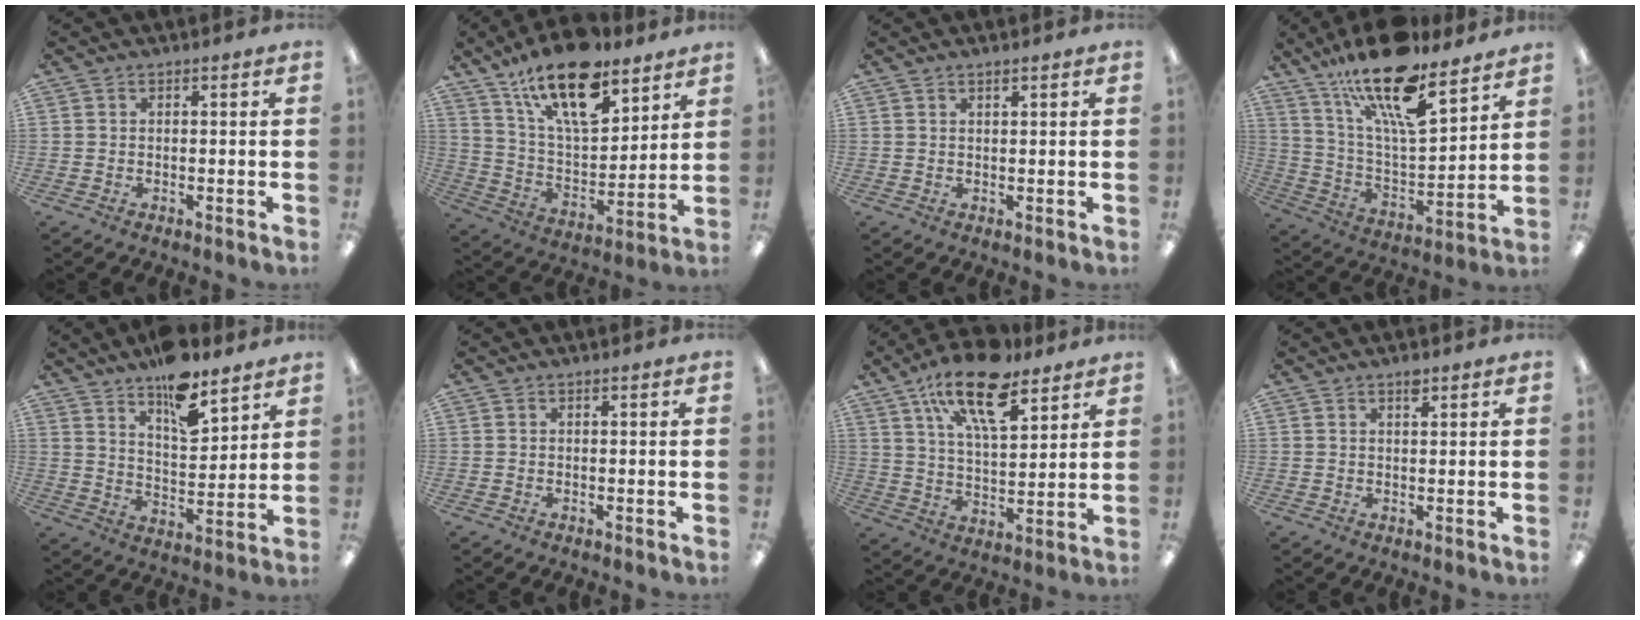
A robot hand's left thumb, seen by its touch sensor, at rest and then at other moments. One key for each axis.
{"total": 20.4, "fx": 13.6, "fy": 8.5, "fz": 12.5, "tx": -0.211, "ty": -0.072, "tz": 0.235}
{"total": 0.9, "fx": 0.8, "fy": 0.1, "fz": 0.4, "tx": -0.009, "ty": 0.000, "tz": 0.014}
{"total": 20.9, "fx": 14.8, "fy": 6.5, "fz": 13.2, "tx": -0.226, "ty": -0.092, "tz": 0.253}
{"total": 12.4, "fx": 9.8, "fy": 4.3, "fz": 6.1, "tx": -0.085, "ty": -0.069, "tz": 0.172}
{"total": 0.0}
{"total": 17.8, "fx": 11.5, "fy": 7.0, "fz": 11.6, "tx": -0.195, "ty": -0.050, "tz": 0.195}
{"total": 1.8, "fx": 1.4, "fy": 0.5, "fz": 1.0, "tx": -0.014, "ty": -0.004, "tz": 0.024}